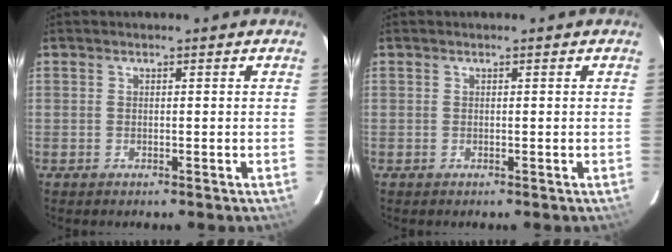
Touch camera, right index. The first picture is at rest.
{"total": 0.0}